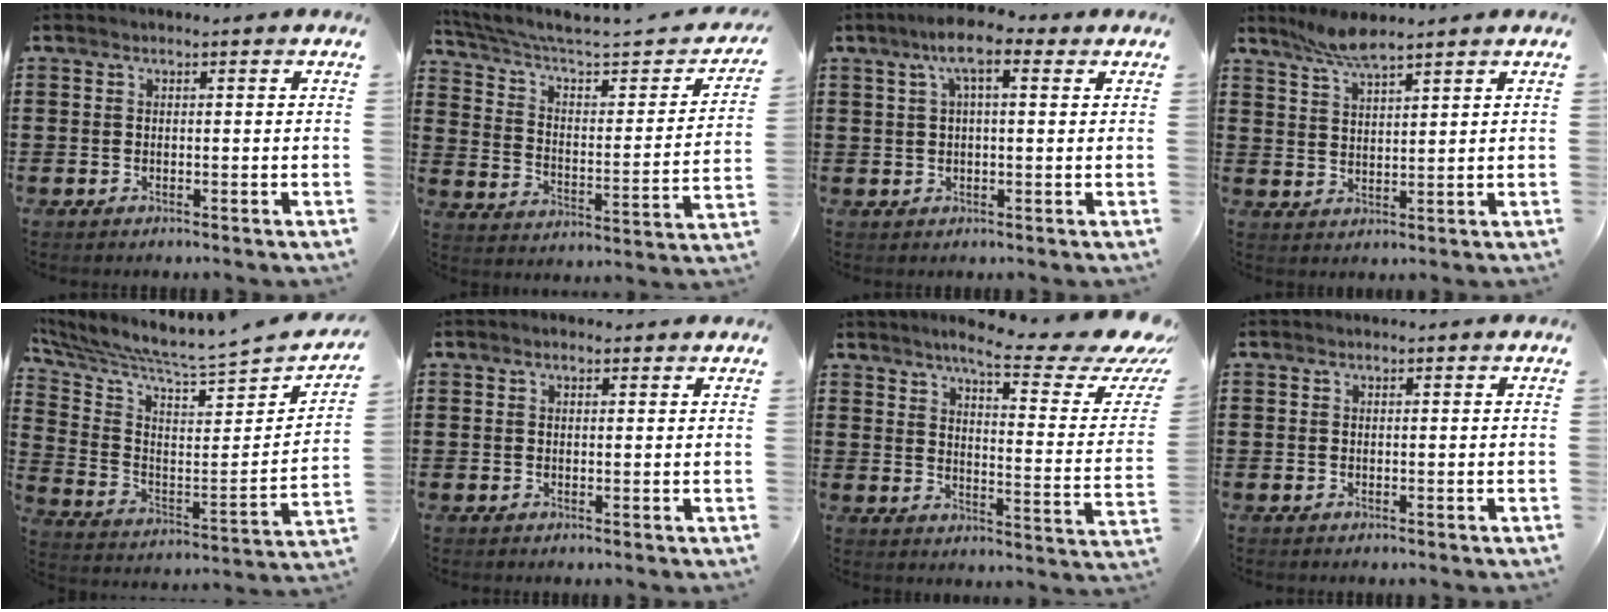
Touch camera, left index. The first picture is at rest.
{"total": 4.4, "force": [3.1, 1.2, 2.8], "torque": [-0.074, -0.030, 0.044]}
{"total": 6.6, "force": [3.3, 1.6, 5.5], "torque": [-0.114, 0.014, 0.055]}
{"total": 4.1, "force": [3.6, 0.2, 1.9], "torque": [-0.048, -0.006, 0.067]}
{"total": 5.3, "force": [4.9, -0.8, 1.9], "torque": [-0.066, -0.070, 0.073]}
{"total": 0.8, "force": [0.6, 0.4, 0.3], "torque": [-0.007, 0.005, 0.011]}
{"total": 8.8, "force": [6.5, 1.0, 5.8], "torque": [-0.096, -0.053, 0.098]}
{"total": 0.0}